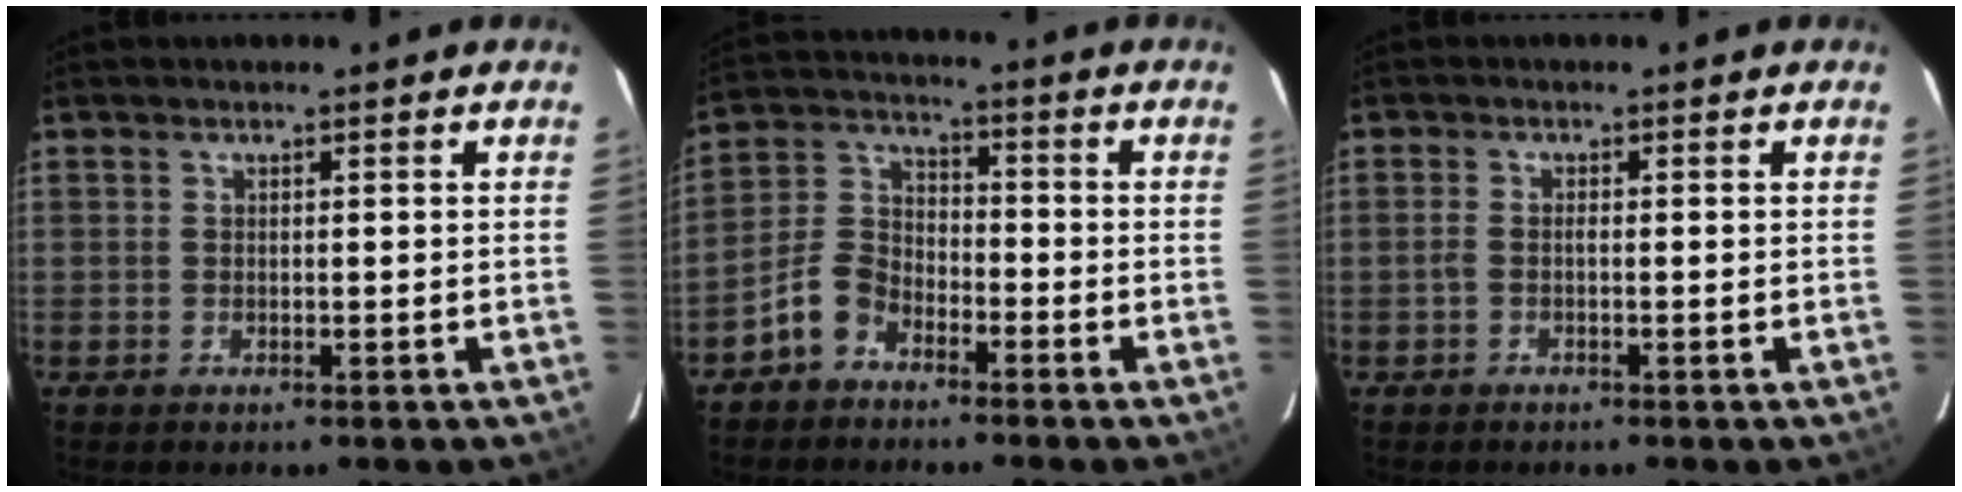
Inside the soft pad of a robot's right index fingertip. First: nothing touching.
{"total": 7.4, "force": [-5.0, 4.1, 3.6], "torque": [-0.083, 0.023, -0.104]}
{"total": 1.1, "force": [-0.5, 0.2, 1.0], "torque": [-0.021, 0.002, -0.012]}